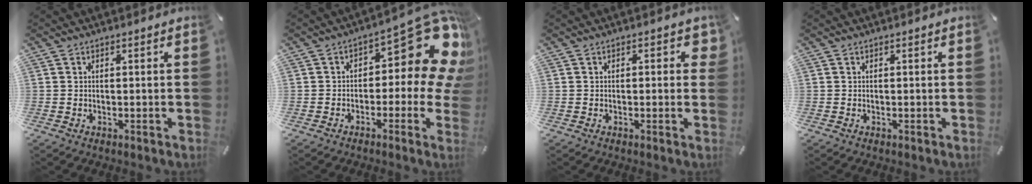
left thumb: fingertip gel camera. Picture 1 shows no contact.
{"total": 15.2, "force": [6.1, 7.1, 12.0], "torque": [-0.144, -0.051, 0.097]}
{"total": 2.6, "force": [0.2, 1.4, 2.2], "torque": [-0.019, -0.001, -0.003]}
{"total": 0.0}